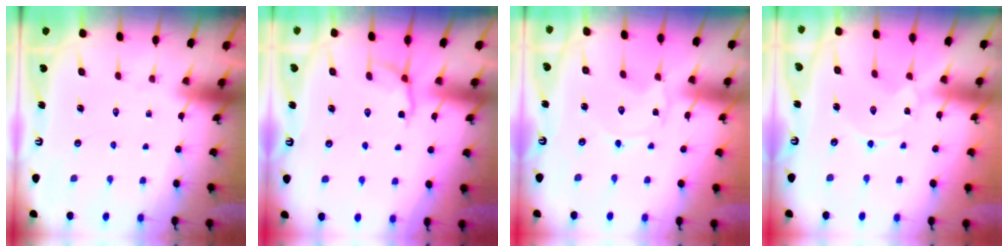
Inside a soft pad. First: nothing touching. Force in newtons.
{"total": 3.6, "press": 3.2, "slide": 1.6}
{"total": 0.6, "press": 0.6, "slide": 0.1}
{"total": 1.3, "press": 1.3, "slide": 0.2}